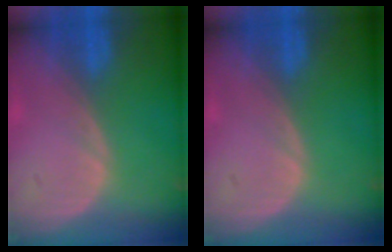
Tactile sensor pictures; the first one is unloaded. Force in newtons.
{"total": 0.0}